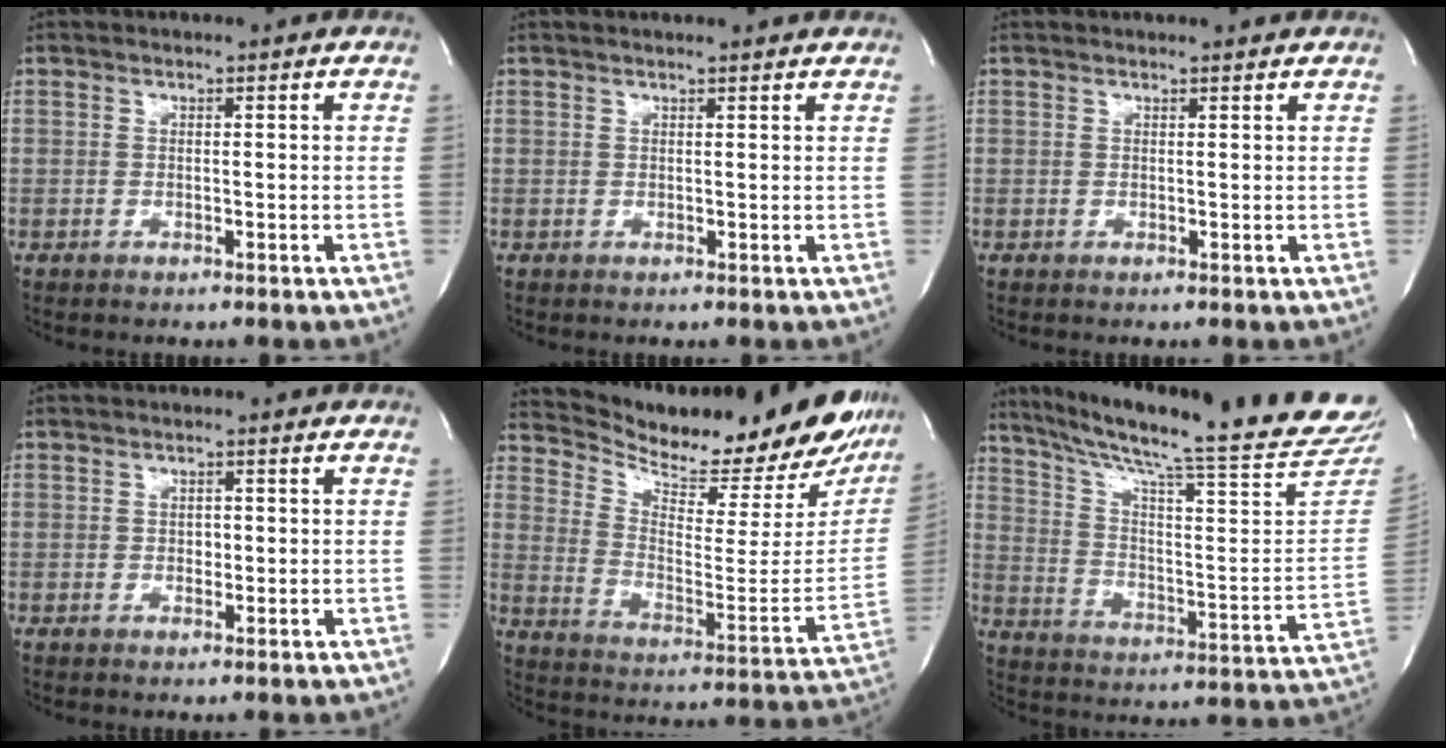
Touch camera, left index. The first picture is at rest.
{"total": 5.3, "force": [5.1, 0.2, 1.6], "torque": [-0.024, 0.015, 0.048]}
{"total": 2.5, "force": [2.5, 0.1, 0.4], "torque": [-0.010, 0.005, 0.024]}
{"total": 0.8, "force": [-0.1, 0.7, 0.5], "torque": [-0.004, 0.000, -0.002]}
{"total": 26.9, "force": [24.5, 4.6, 10.0], "torque": [-0.165, -0.099, 0.324]}
{"total": 26.6, "force": [23.7, -0.1, 12.2], "torque": [-0.195, -0.099, 0.321]}